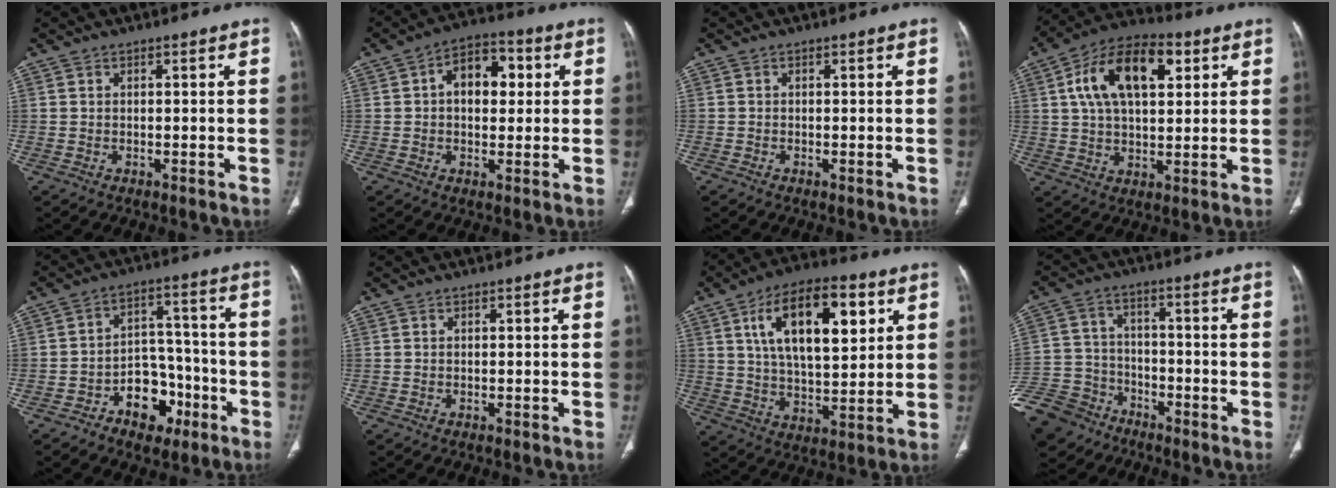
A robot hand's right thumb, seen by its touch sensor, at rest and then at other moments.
{"total": 10.0, "force": [1.9, 6.4, 7.4], "torque": [-0.083, 0.018, 0.025]}
{"total": 0.0}
{"total": 17.0, "force": [5.5, 9.1, 13.2], "torque": [-0.207, 0.012, 0.089]}
{"total": 10.0, "force": [-5.1, 7.0, 5.1], "torque": [-0.030, 0.058, -0.077]}
{"total": 0.0}
{"total": 19.0, "force": [6.9, 8.7, 15.3], "torque": [-0.225, -0.015, 0.118]}
{"total": 16.4, "force": [-11.1, 10.9, 5.1], "torque": [-0.126, 0.045, -0.201]}